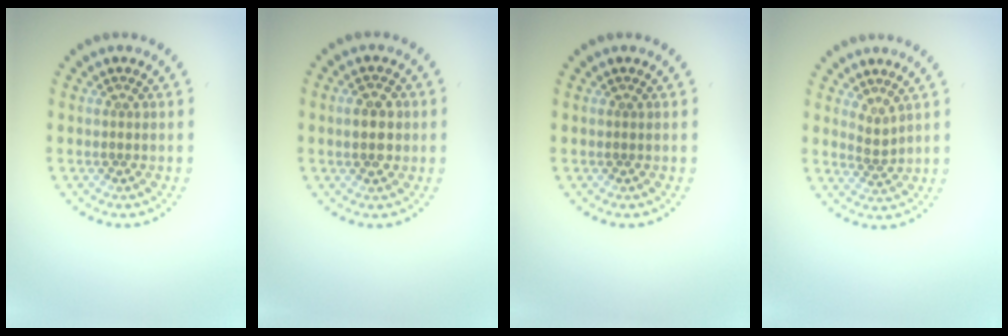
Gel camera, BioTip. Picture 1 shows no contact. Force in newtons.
{"total": 2.3, "press": 2.3, "slide": 0.1}
{"total": 0.0}
{"total": 1.4, "press": 0.9, "slide": 1.0}